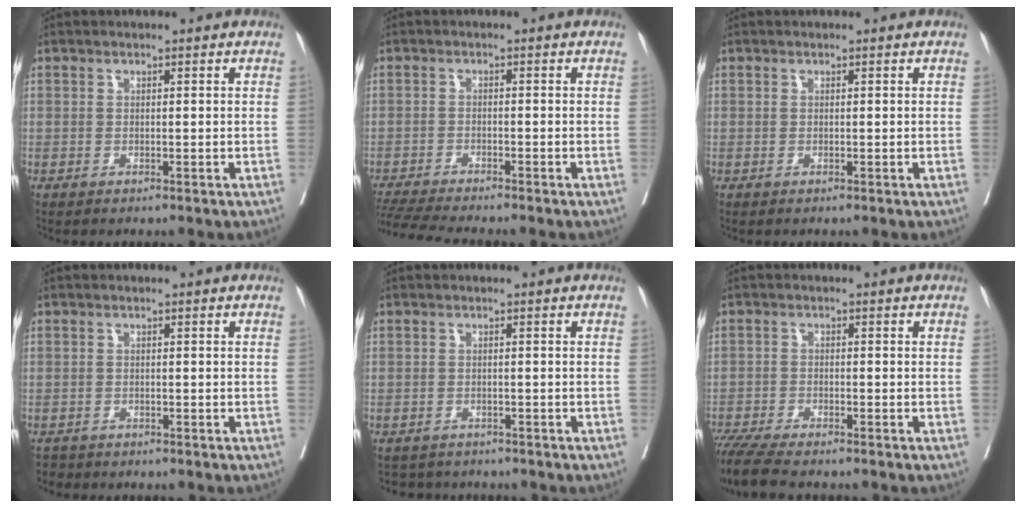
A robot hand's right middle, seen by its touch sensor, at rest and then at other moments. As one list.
[{"total": 7.3, "force": [-6.8, -0.9, 2.6], "torque": [-0.042, -0.016, -0.117]}, {"total": 0.0}, {"total": 1.8, "force": [-1.6, 0.7, -0.3], "torque": [0.001, -0.002, -0.030]}, {"total": 3.8, "force": [-3.5, 1.5, -0.1], "torque": [0.003, 0.000, -0.050]}, {"total": 7.7, "force": [-6.7, 0.6, 3.7], "torque": [-0.064, -0.020, -0.116]}]